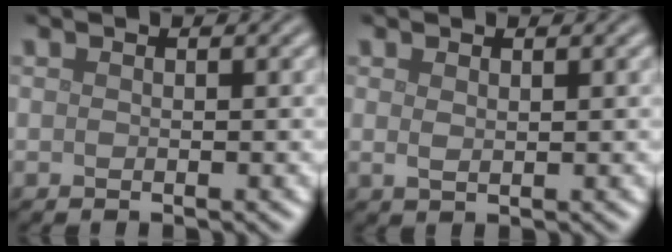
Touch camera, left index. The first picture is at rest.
{"total": 1.0, "force": [0.5, 0.3, 0.8], "torque": [-0.016, -0.002, 0.012]}